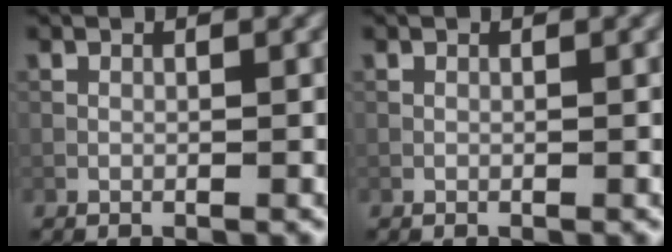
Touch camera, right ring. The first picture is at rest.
{"total": 0.0}